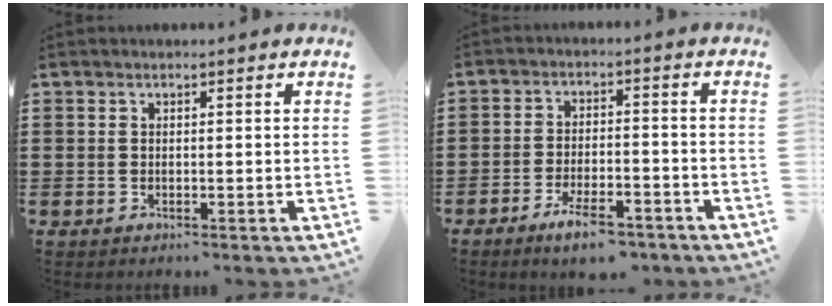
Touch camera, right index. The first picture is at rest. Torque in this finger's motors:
{"motor_torque": [0.76, 0.71, 0.23, 0.05]}